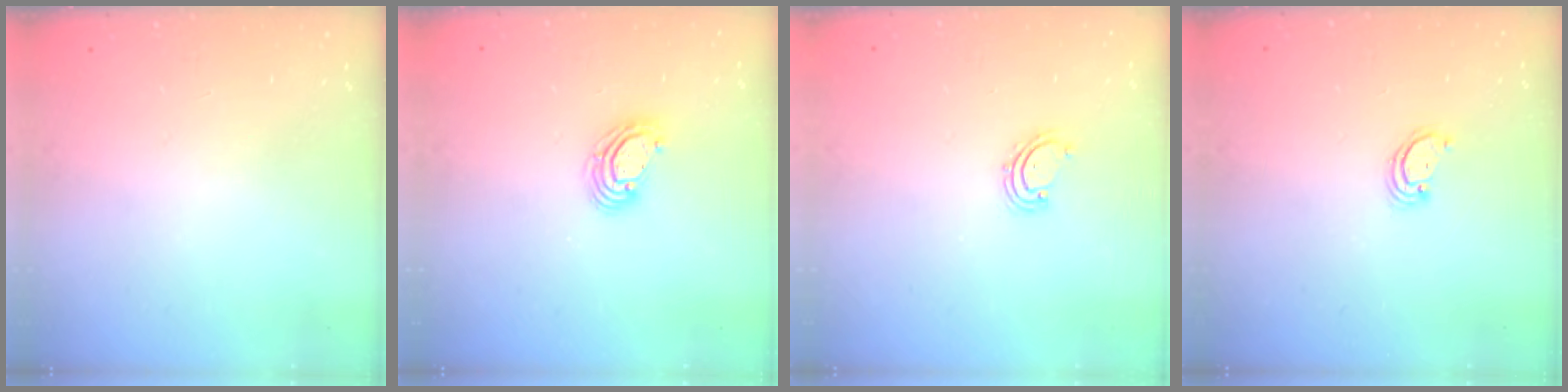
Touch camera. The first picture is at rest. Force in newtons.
{"total": 6.8, "press": 6.7, "slide": 0.8}
{"total": 2.7, "press": 2.6, "slide": 0.5}
{"total": 1.7, "press": 1.7, "slide": 0.1}